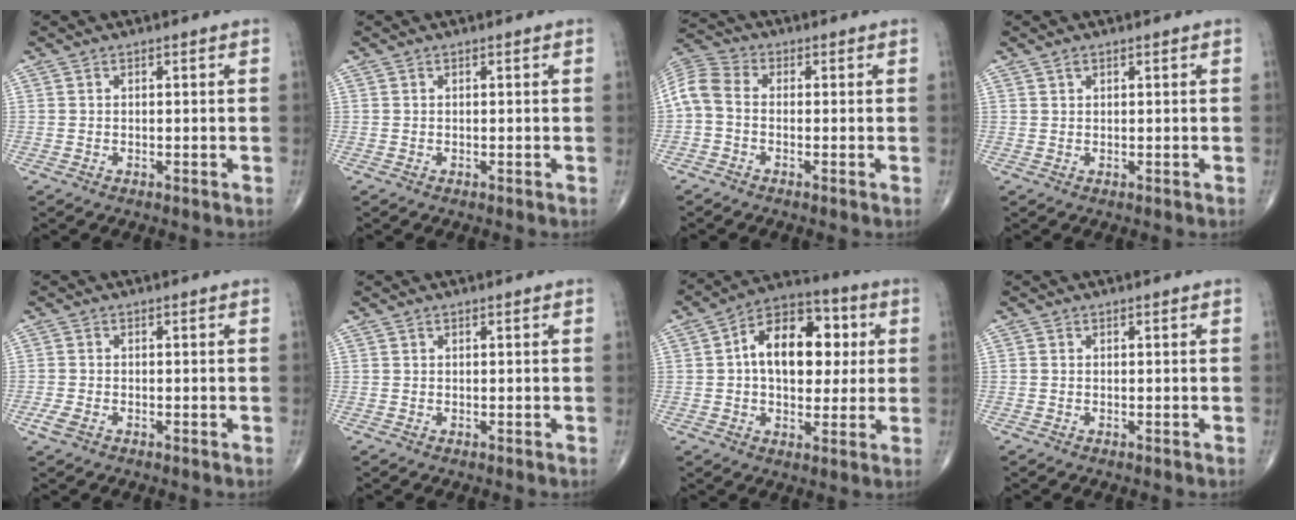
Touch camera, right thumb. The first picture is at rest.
{"total": 0.0}
{"total": 6.8, "force": [-0.8, 4.6, 4.9], "torque": [-0.103, 0.019, -0.032]}
{"total": 0.8, "force": [0.6, 0.4, 0.4], "torque": [-0.003, 0.002, 0.010]}
{"total": 2.4, "force": [-1.2, 1.2, 1.7], "torque": [-0.046, 0.000, -0.025]}
{"total": 0.0}
{"total": 16.2, "force": [2.6, 10.0, 12.4], "torque": [-0.151, 0.020, 0.032]}
{"total": 0.0}